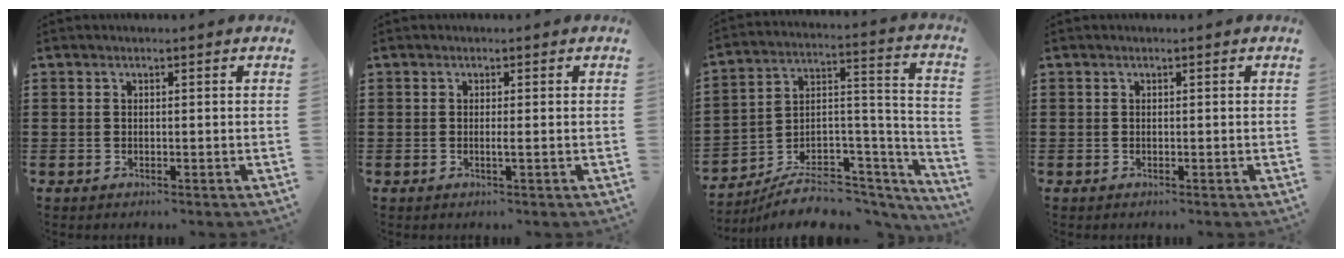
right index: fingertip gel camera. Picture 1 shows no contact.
{"total": 0.9, "force": [-0.2, -0.2, 0.9], "torque": [-0.016, -0.005, -0.005]}
{"total": 8.1, "force": [-6.3, 3.9, 3.1], "torque": [-0.049, 0.018, -0.114]}
{"total": 0.0}